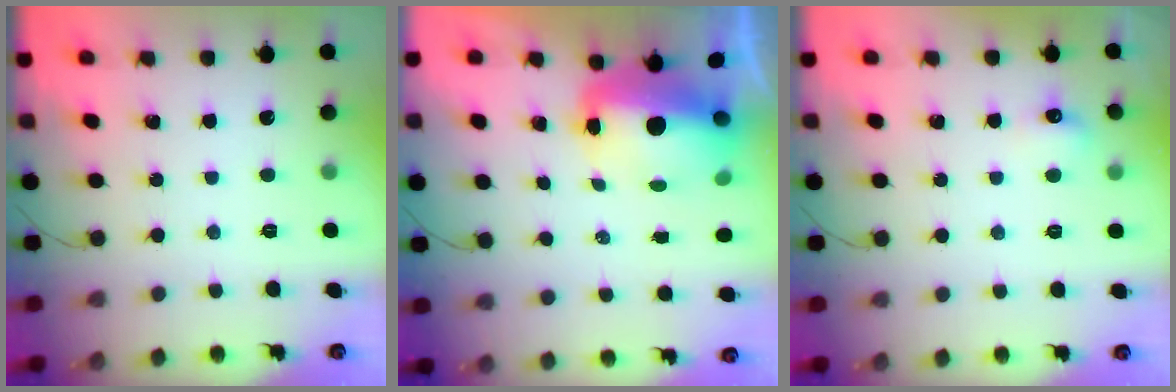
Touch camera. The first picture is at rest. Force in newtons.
{"total": 11.6, "press": 11.4, "slide": 2.4}
{"total": 4.8, "press": 4.6, "slide": 1.3}